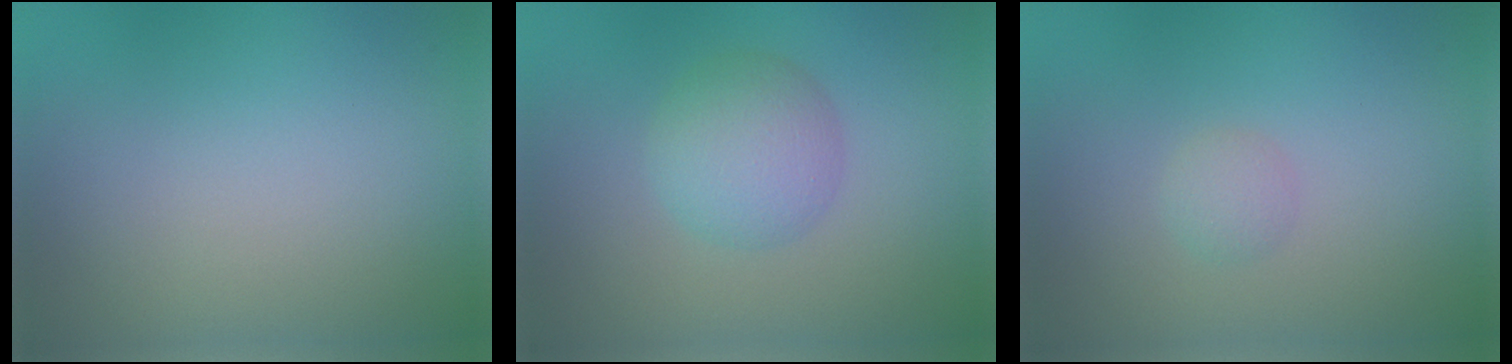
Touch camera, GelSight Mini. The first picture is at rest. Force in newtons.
{"total": 3.9, "press": 3.9, "slide": 0.1}
{"total": 1.2, "press": 1.2, "slide": 0.0}